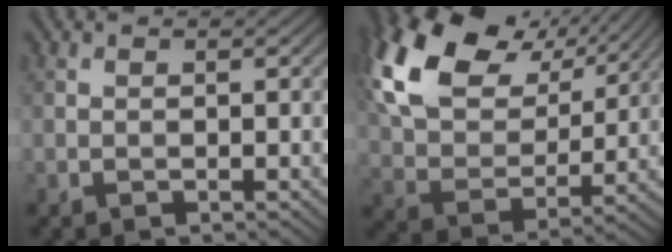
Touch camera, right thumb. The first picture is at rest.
{"total": 17.1, "force": [8.6, 10.2, 10.7], "torque": [-0.260, 0.029, 0.150]}